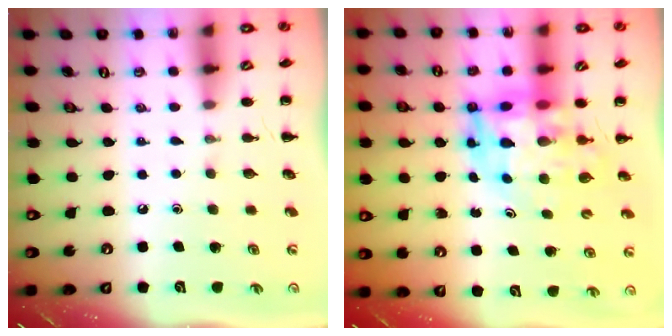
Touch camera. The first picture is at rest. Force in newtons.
{"total": 9.7, "press": 9.2, "slide": 3.0}